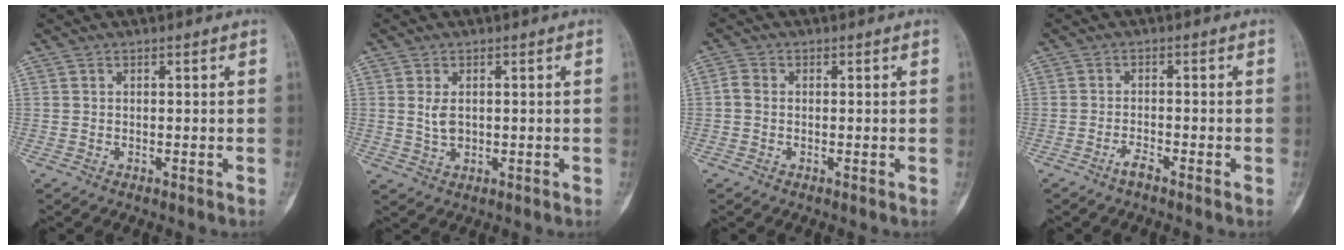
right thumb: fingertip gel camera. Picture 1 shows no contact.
{"total": 3.2, "force": [0.5, 2.1, 2.4], "torque": [-0.041, -0.006, 0.014]}
{"total": 1.8, "force": [-0.2, 1.3, 1.2], "torque": [-0.026, 0.001, -0.011]}
{"total": 1.9, "force": [-1.5, 0.1, 1.2], "torque": [-0.031, 0.001, -0.033]}